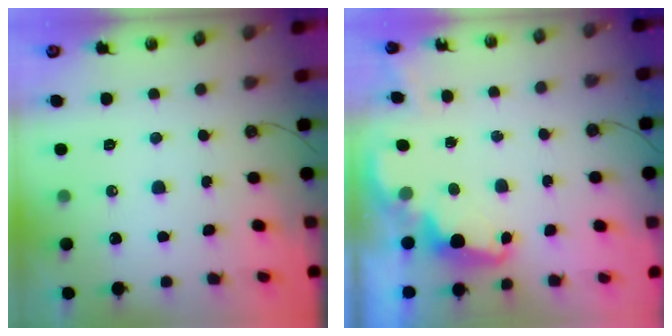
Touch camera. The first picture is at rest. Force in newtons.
{"total": 2.5, "press": 2.4, "slide": 0.5}